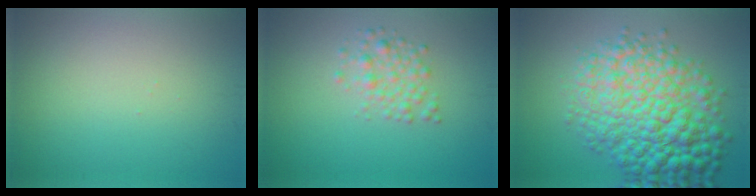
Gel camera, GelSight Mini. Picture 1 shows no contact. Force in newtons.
{"total": 2.2, "press": 2.2, "slide": 0.0}
{"total": 10.1, "press": 10.1, "slide": 0.1}